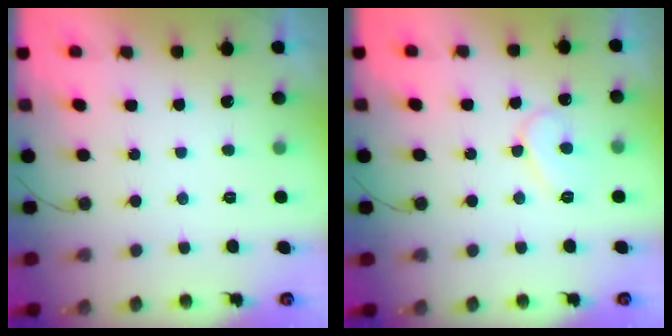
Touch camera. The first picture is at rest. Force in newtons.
{"total": 8.0, "press": 7.9, "slide": 0.7}